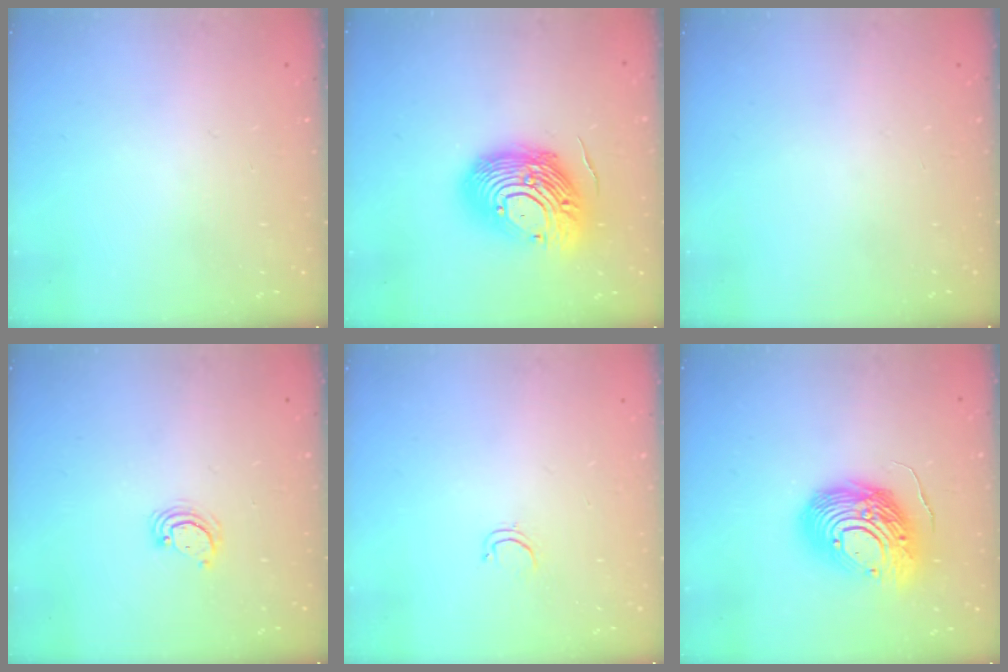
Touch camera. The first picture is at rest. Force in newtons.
{"total": 19.5, "press": 19.3, "slide": 3.1}
{"total": 0.0}
{"total": 4.0, "press": 4.0, "slide": 0.3}
{"total": 2.6, "press": 2.5, "slide": 0.4}
{"total": 17.1, "press": 16.9, "slide": 2.7}